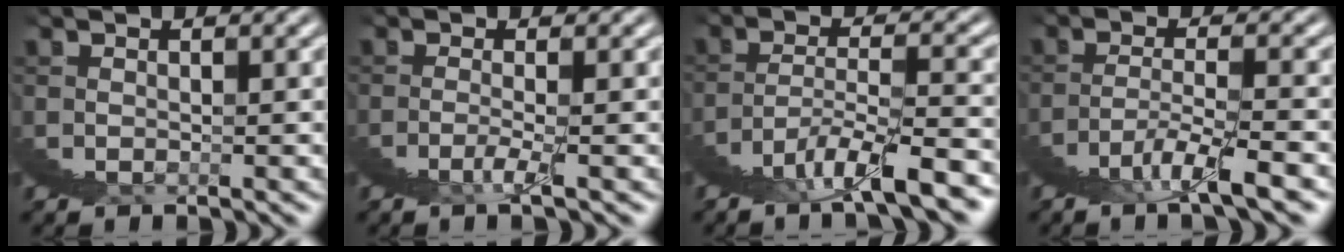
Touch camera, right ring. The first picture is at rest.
{"total": 2.0, "force": [-1.0, -1.5, 0.9], "torque": [-0.012, 0.005, -0.015]}
{"total": 5.0, "force": [-0.1, 2.2, 4.5], "torque": [-0.060, 0.023, -0.015]}
{"total": 3.1, "force": [0.1, 0.7, 3.0], "torque": [-0.046, 0.016, -0.006]}